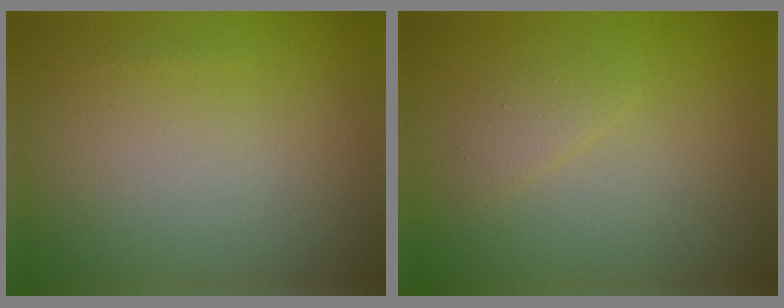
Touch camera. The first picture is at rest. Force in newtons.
{"total": 1.1, "press": 1.1, "slide": 0.1}